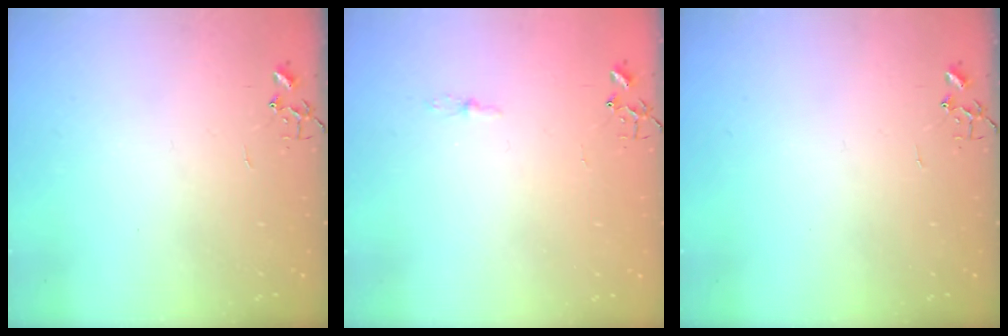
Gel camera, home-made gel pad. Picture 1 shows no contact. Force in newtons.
{"total": 3.4, "press": 3.4, "slide": 0.4}
{"total": 0.0}